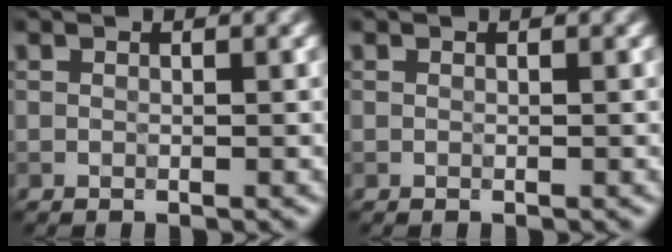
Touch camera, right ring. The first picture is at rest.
{"total": 0.0}